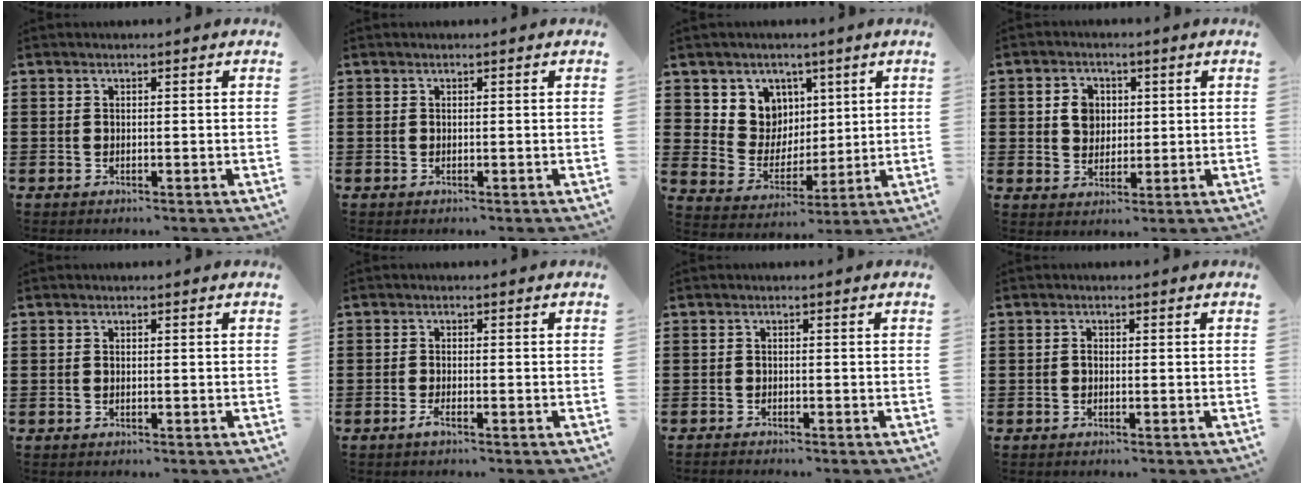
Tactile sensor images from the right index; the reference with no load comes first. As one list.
[{"total": 0.0}, {"total": 7.9, "force": [3.4, 7.0, 1.2], "torque": [-0.061, -0.017, 0.065]}, {"total": 4.5, "force": [0.9, 3.7, 2.4], "torque": [-0.052, 0.012, 0.013]}, {"total": 0.0}, {"total": 1.5, "force": [-0.9, 0.0, 1.2], "torque": [-0.035, -0.011, -0.020]}, {"total": 0.9, "force": [-0.9, -0.1, -0.1], "torque": [0.000, 0.001, -0.018]}, {"total": 0.8, "force": [-0.3, 0.5, 0.6], "torque": [-0.014, -0.002, -0.005]}]